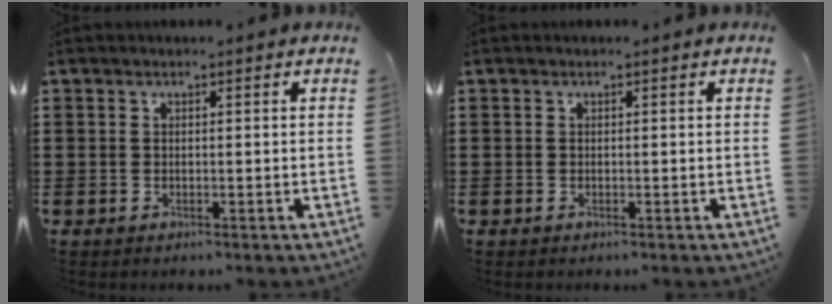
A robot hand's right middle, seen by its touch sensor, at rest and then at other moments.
{"total": 0.0}